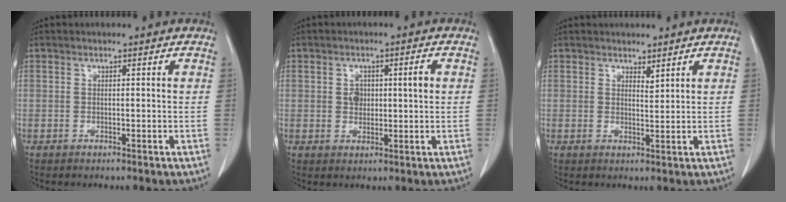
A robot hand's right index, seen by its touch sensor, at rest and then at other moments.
{"total": 3.9, "force": [0.7, 2.1, 3.2], "torque": [-0.055, 0.012, 0.020]}
{"total": 1.5, "force": [1.3, 0.5, 0.6], "torque": [-0.011, -0.006, 0.023]}